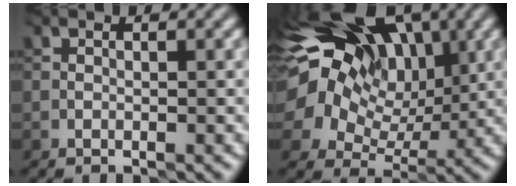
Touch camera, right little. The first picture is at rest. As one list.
[{"total": 16.8, "force": [5.9, 12.5, 9.6], "torque": [-0.186, 0.046, 0.087]}]